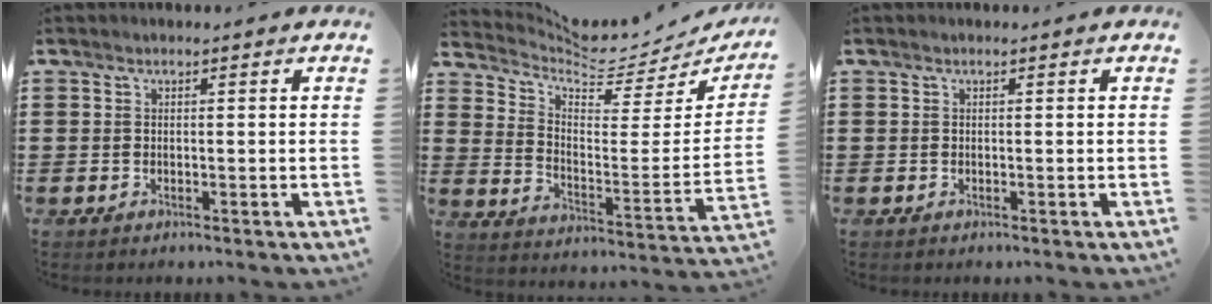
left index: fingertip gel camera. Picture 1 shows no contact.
{"total": 5.8, "force": [5.5, 1.2, 1.3], "torque": [-0.052, -0.052, 0.090]}
{"total": 0.0}